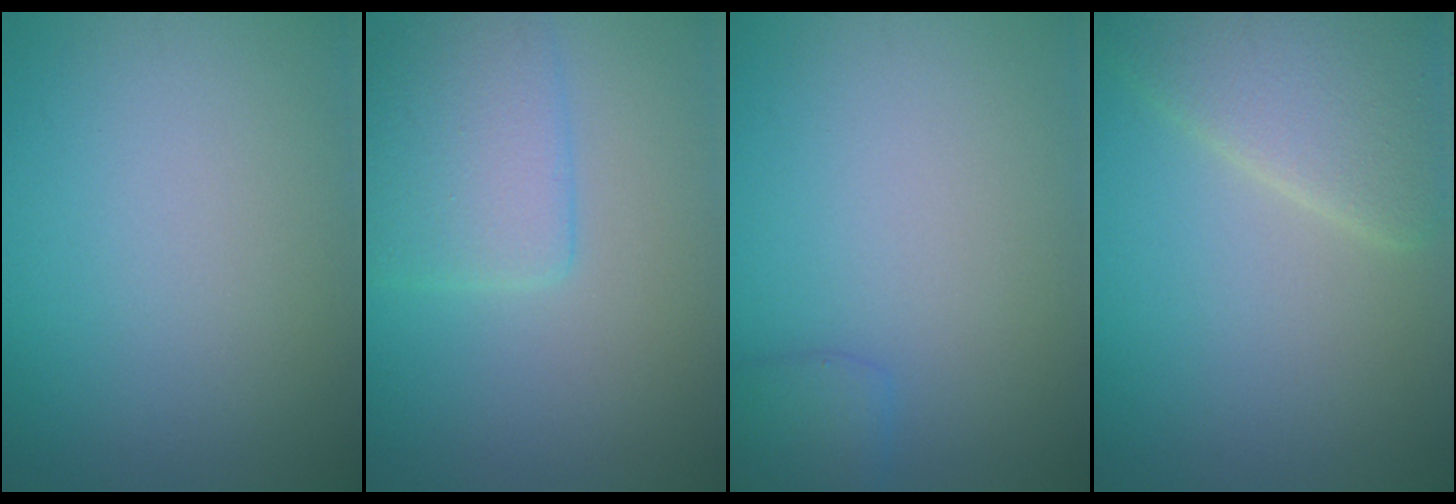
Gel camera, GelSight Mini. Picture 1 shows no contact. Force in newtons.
{"total": 4.4, "press": 4.4, "slide": 0.2}
{"total": 1.7, "press": 1.7, "slide": 0.1}
{"total": 5.2, "press": 5.2, "slide": 0.3}